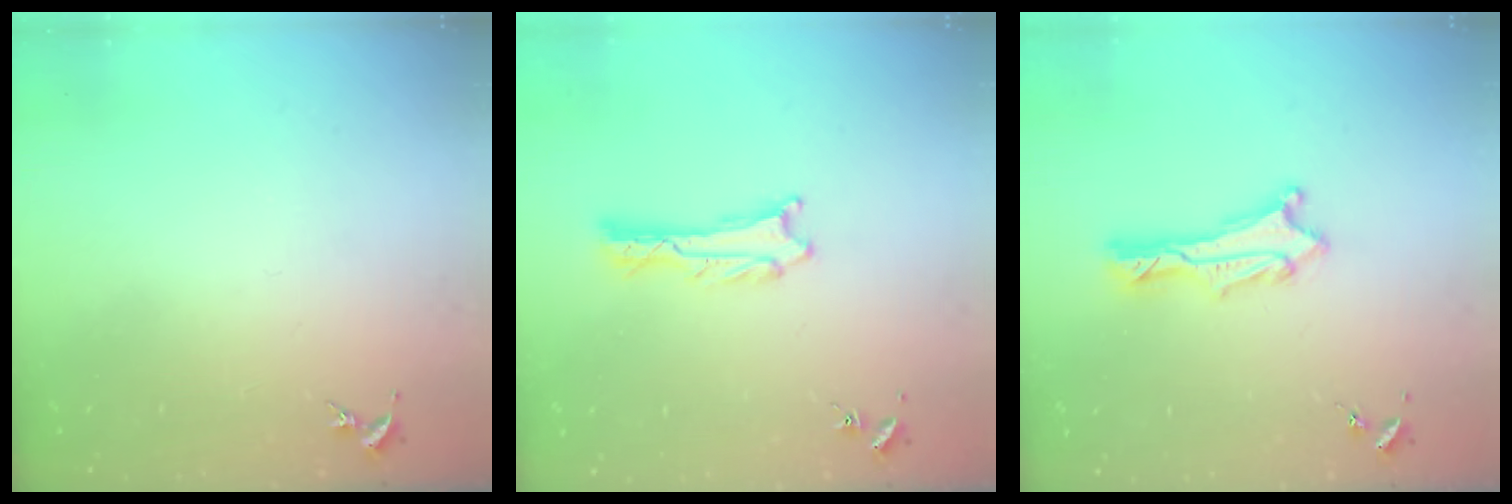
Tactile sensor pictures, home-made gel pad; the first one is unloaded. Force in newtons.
{"total": 0.9, "press": 0.8, "slide": 0.1}
{"total": 1.5, "press": 1.5, "slide": 0.1}